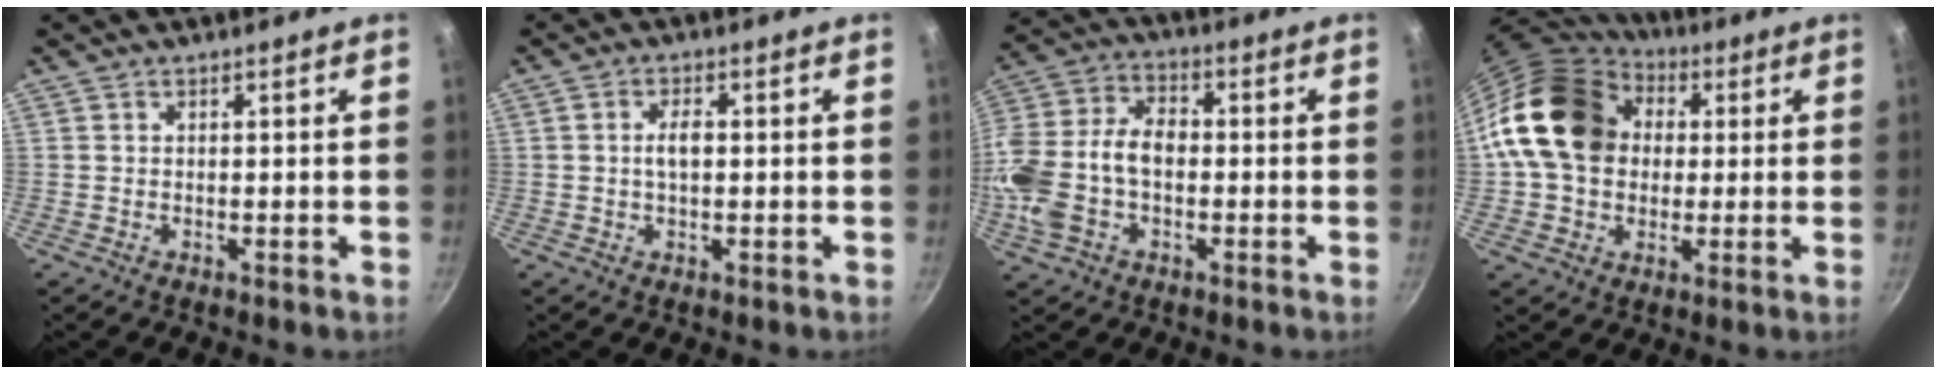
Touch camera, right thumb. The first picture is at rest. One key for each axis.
{"total": 3.1, "fx": 0.2, "fy": 1.6, "fz": 2.7, "tx": -0.042, "ty": 0.010, "tz": 0.001}
{"total": 16.0, "fx": -2.3, "fy": 10.5, "fz": 11.8, "tx": -0.237, "ty": 0.036, "tz": -0.052}
{"total": 18.9, "fx": 3.2, "fy": 14.8, "fz": 11.3, "tx": -0.179, "ty": 0.028, "tz": 0.046}